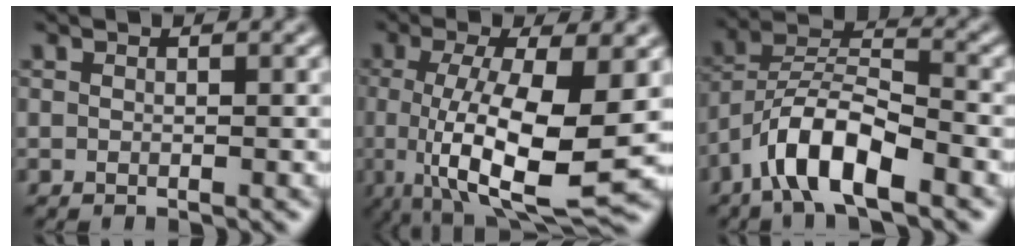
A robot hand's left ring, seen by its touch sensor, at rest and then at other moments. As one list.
[{"total": 10.8, "force": [-1.2, 3.3, 10.2], "torque": [-0.176, -0.024, -0.014]}, {"total": 7.3, "force": [-4.4, 2.4, 5.4], "torque": [-0.092, 0.012, -0.085]}]